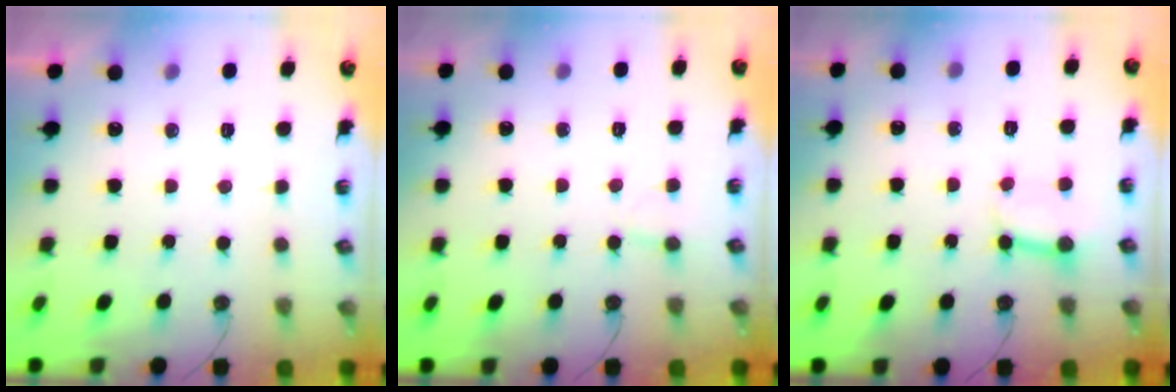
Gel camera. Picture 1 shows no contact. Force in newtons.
{"total": 3.8, "press": 3.8, "slide": 0.3}
{"total": 4.9, "press": 4.9, "slide": 0.7}